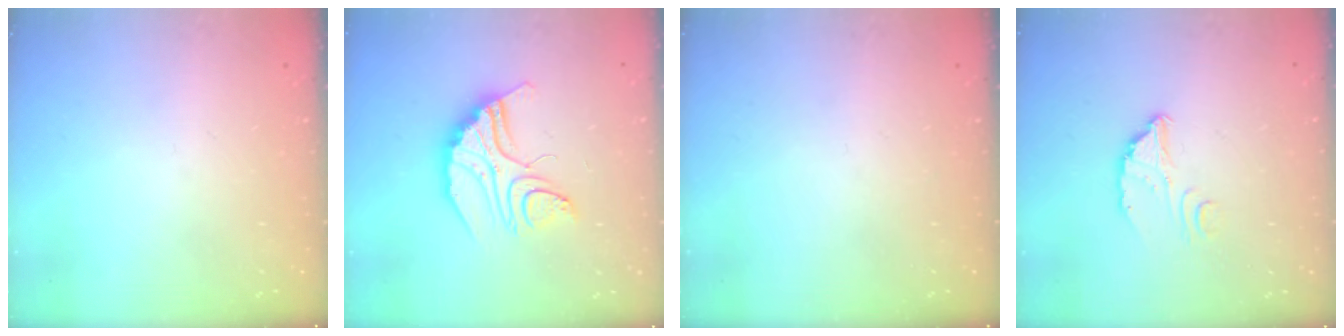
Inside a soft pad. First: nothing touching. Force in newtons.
{"total": 12.2, "press": 12.2, "slide": 1.0}
{"total": 0.0}
{"total": 3.2, "press": 3.2, "slide": 0.2}